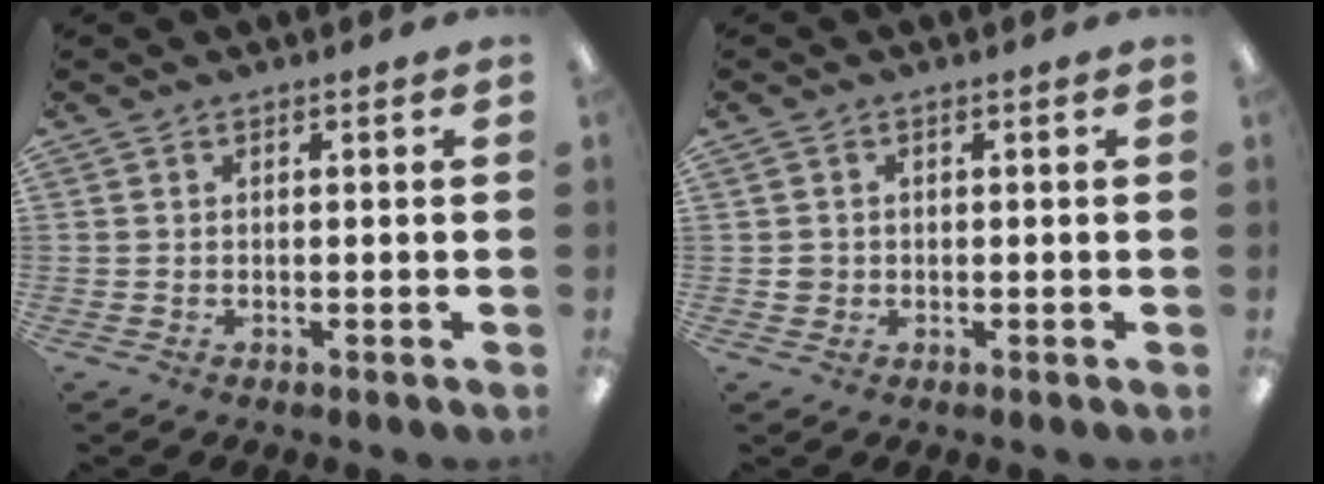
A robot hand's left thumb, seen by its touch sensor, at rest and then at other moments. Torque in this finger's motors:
{"motor_torque": [-0.07, 0.11, 0.34, -0.23, -0.02]}